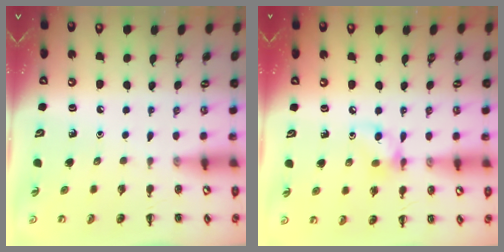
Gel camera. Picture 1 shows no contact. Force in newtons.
{"total": 7.9, "press": 7.9, "slide": 0.7}